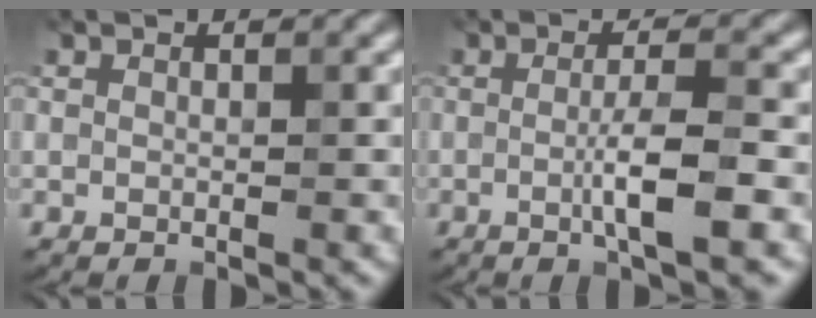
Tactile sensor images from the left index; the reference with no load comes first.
{"total": 3.9, "force": [-0.9, 0.2, 3.8], "torque": [-0.069, 0.007, -0.019]}